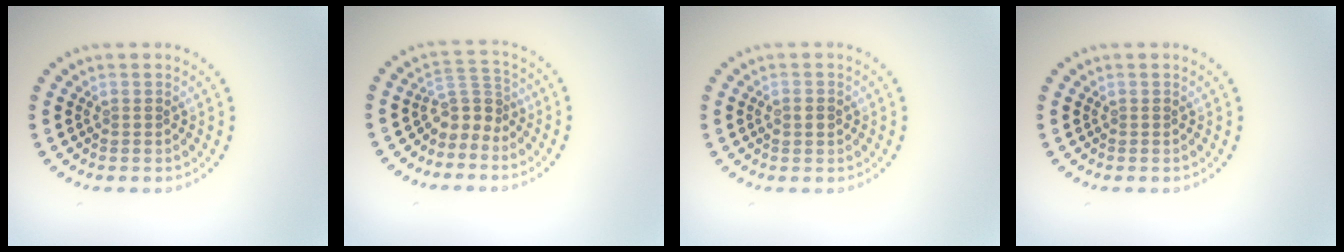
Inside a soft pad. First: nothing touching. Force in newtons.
{"total": 2.8, "press": 2.0, "slide": 2.0}
{"total": 1.5, "press": 1.5, "slide": 0.1}
{"total": 0.0}